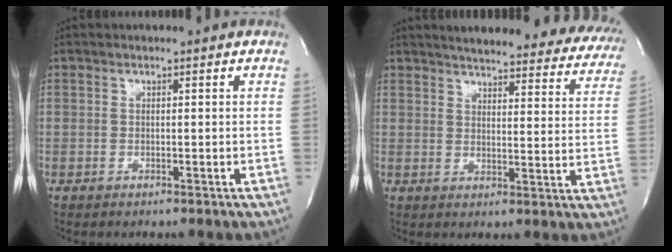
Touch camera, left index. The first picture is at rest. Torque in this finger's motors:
{"motor_torque": [0.20, -0.22, 0.55, 0.08]}